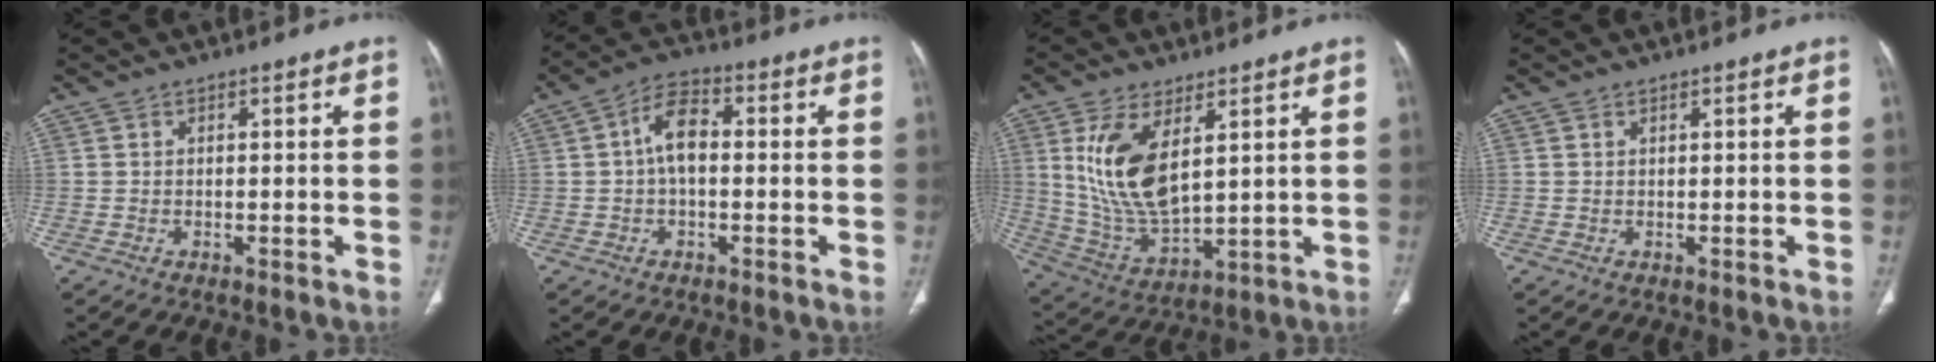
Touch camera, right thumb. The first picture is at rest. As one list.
[{"total": 7.0, "force": [0.1, 4.0, 5.7], "torque": [-0.098, 0.022, -0.009]}, {"total": 14.6, "force": [4.9, 6.8, 11.9], "torque": [-0.233, -0.026, 0.115]}, {"total": 0.0}]